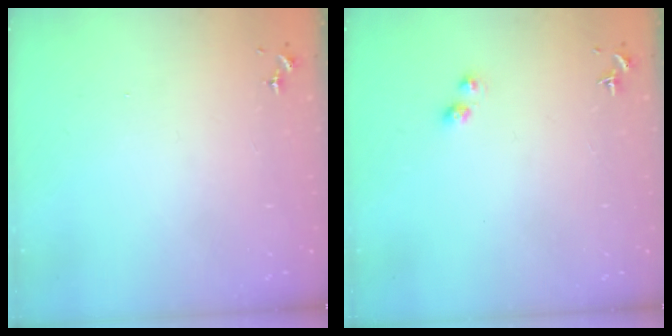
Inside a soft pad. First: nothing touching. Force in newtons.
{"total": 3.2, "press": 3.1, "slide": 0.6}